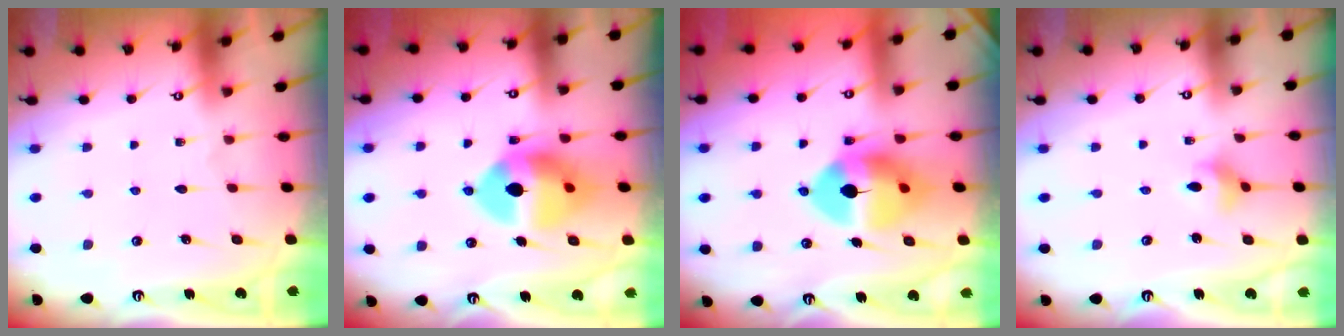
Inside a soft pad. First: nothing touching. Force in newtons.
{"total": 13.2, "press": 13.1, "slide": 1.8}
{"total": 11.9, "press": 11.8, "slide": 1.8}
{"total": 3.7, "press": 3.6, "slide": 0.7}